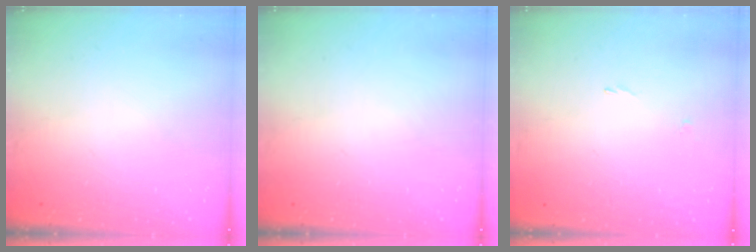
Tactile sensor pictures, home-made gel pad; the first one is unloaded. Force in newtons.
{"total": 0.0}
{"total": 0.8, "press": 0.8, "slide": 0.3}